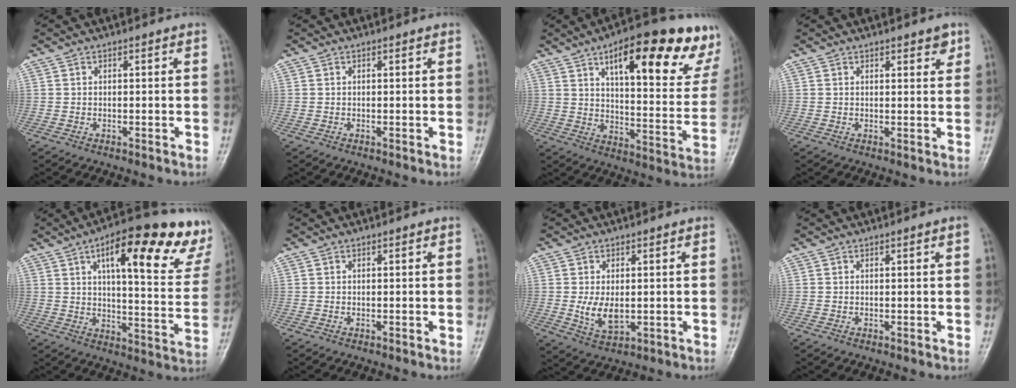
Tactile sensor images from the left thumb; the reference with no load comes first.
{"total": 0.0}
{"total": 26.4, "force": [14.4, 8.6, 20.5], "torque": [-0.240, -0.034, 0.202]}
{"total": 3.1, "force": [2.0, 1.3, 2.0], "torque": [-0.010, -0.009, 0.024]}
{"total": 25.3, "force": [13.2, 7.5, 20.2], "torque": [-0.245, -0.029, 0.177]}
{"total": 0.0}
{"total": 5.6, "force": [-0.1, 3.3, 4.5], "torque": [-0.078, -0.014, 0.008]}
{"total": 0.9, "force": [0.5, 0.0, 0.8], "torque": [-0.010, 0.000, 0.006]}